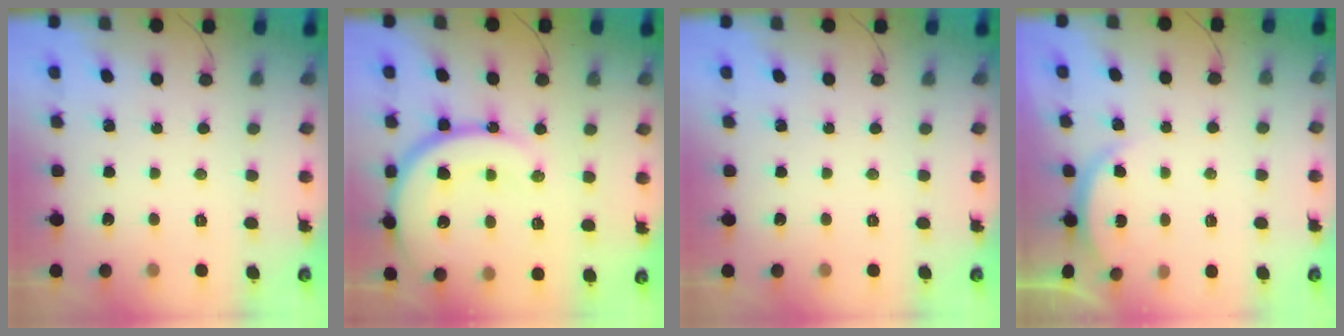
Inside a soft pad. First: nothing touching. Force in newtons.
{"total": 17.8, "press": 17.7, "slide": 1.8}
{"total": 0.0}
{"total": 2.4, "press": 2.4, "slide": 0.3}